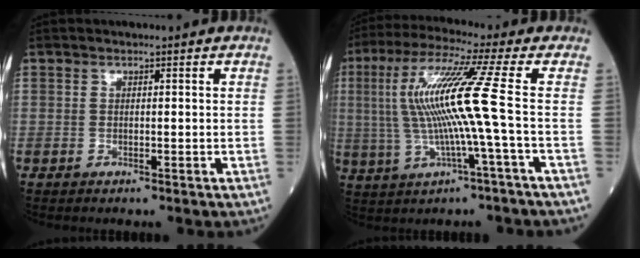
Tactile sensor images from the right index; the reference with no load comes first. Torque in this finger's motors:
{"motor_torque": [1.69, 0.16, 0.94, 0.21]}